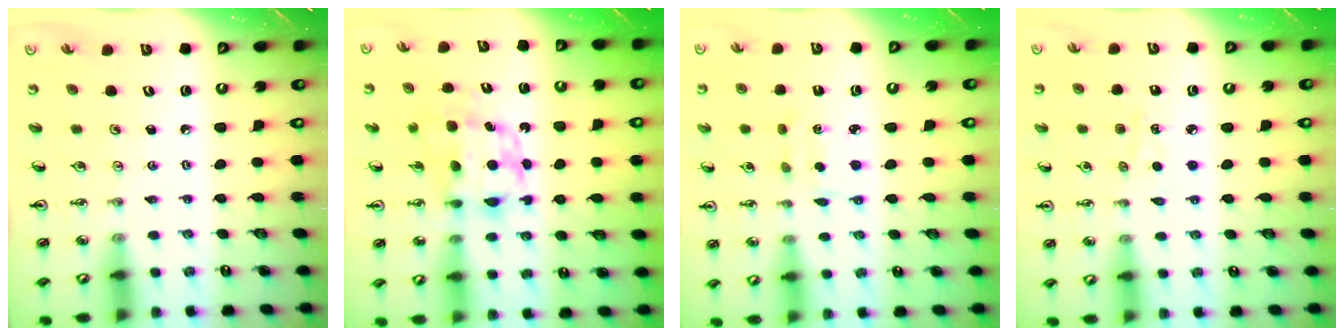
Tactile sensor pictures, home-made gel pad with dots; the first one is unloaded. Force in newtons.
{"total": 6.7, "press": 6.7, "slide": 0.2}
{"total": 1.9, "press": 1.9, "slide": 0.3}
{"total": 4.3, "press": 4.2, "slide": 0.6}